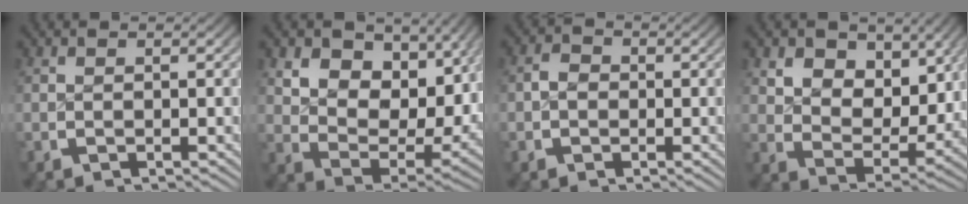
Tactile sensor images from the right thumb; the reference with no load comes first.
{"total": 10.4, "force": [2.3, 7.1, 7.3], "torque": [-0.135, -0.034, 0.046]}
{"total": 1.6, "force": [-0.4, 1.4, 0.7], "torque": [-0.012, -0.003, -0.011]}
{"total": 7.4, "force": [1.7, 5.2, 4.9], "torque": [-0.098, -0.037, 0.042]}